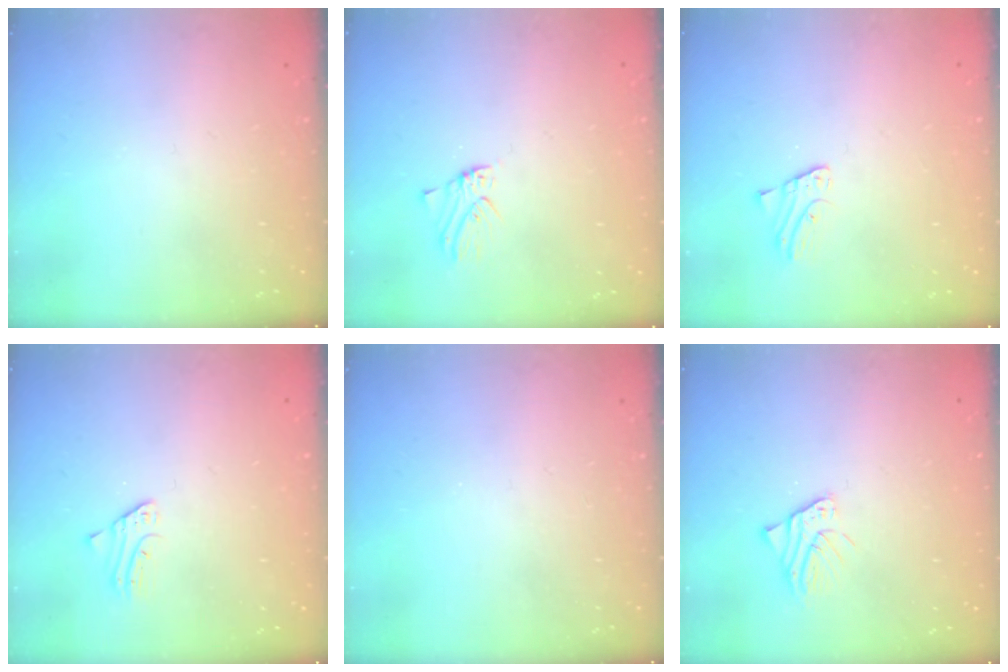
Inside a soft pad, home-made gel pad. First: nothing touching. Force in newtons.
{"total": 0.0}
{"total": 1.2, "press": 1.2, "slide": 0.1}
{"total": 1.7, "press": 1.7, "slide": 0.2}
{"total": 0.0}
{"total": 2.8, "press": 2.8, "slide": 0.2}